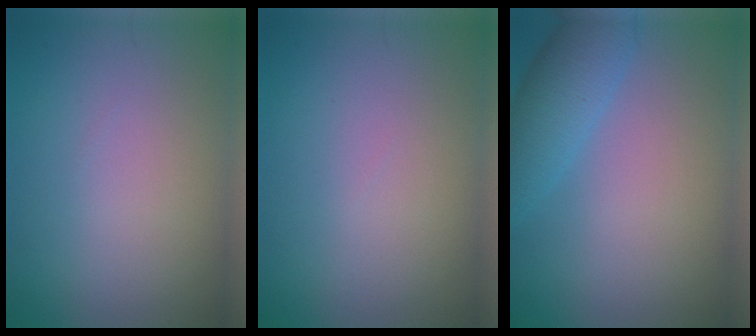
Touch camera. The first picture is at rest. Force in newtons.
{"total": 0.0}
{"total": 4.4, "press": 4.4, "slide": 0.2}